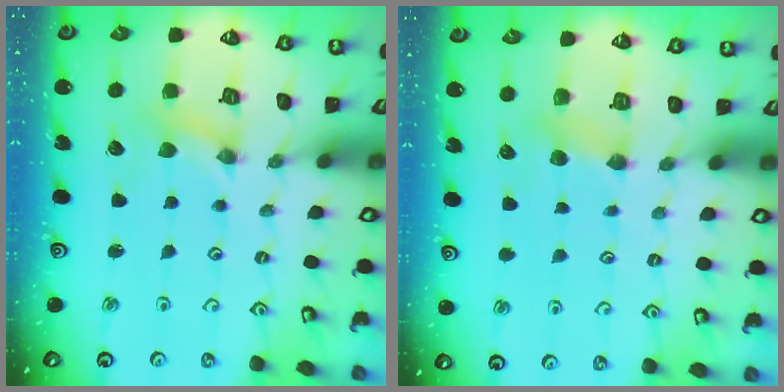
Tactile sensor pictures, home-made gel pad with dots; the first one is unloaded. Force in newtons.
{"total": 4.7, "press": 4.6, "slide": 0.7}